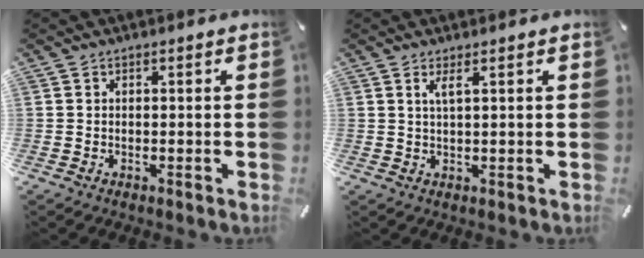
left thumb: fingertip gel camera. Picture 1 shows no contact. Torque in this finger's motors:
{"motor_torque": [0.12, 0.07, 0.13, -0.27, 0.07]}